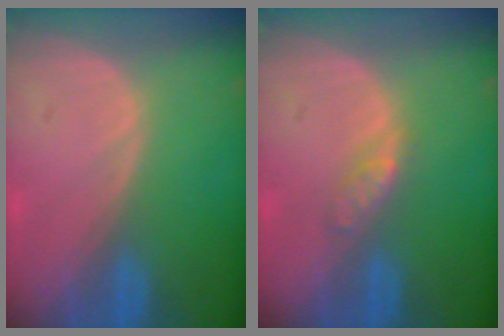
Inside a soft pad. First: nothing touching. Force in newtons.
{"total": 2.4, "press": 2.4, "slide": 0.2}